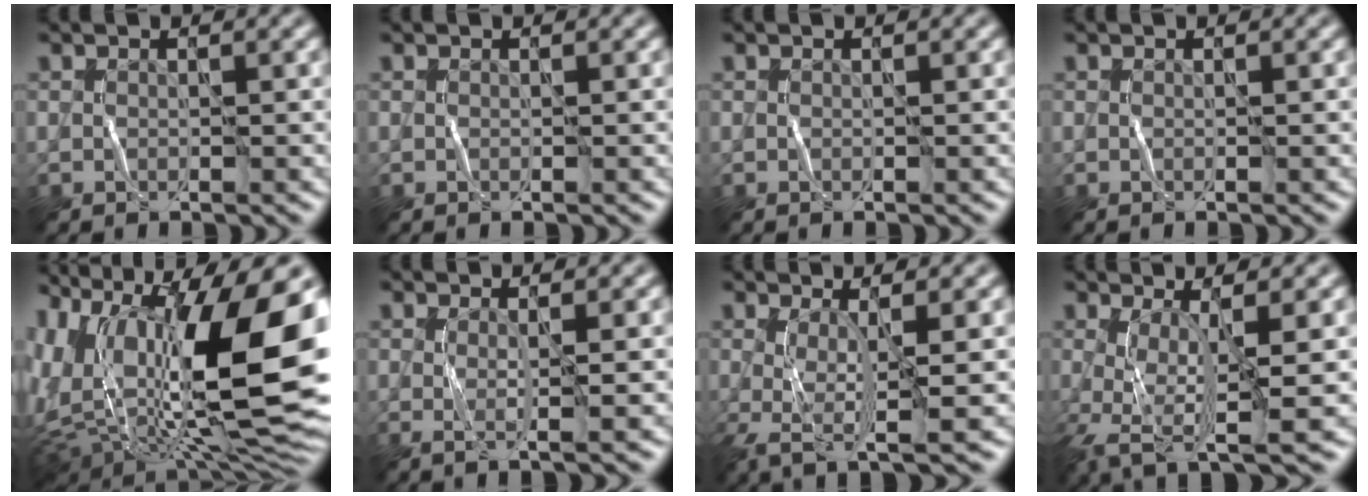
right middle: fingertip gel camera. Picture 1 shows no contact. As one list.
[{"total": 0.0}, {"total": 0.0}, {"total": 0.0}, {"total": 17.8, "force": [1.2, 9.1, 15.3], "torque": [-0.267, 0.001, 0.035]}, {"total": 1.3, "force": [0.1, 0.2, 1.3], "torque": [-0.026, 0.005, 0.002]}, {"total": 4.2, "force": [-1.0, 0.8, 4.0], "torque": [-0.078, 0.004, -0.017]}, {"total": 6.1, "force": [-2.1, 1.4, 5.5], "torque": [-0.100, 0.005, -0.037]}]